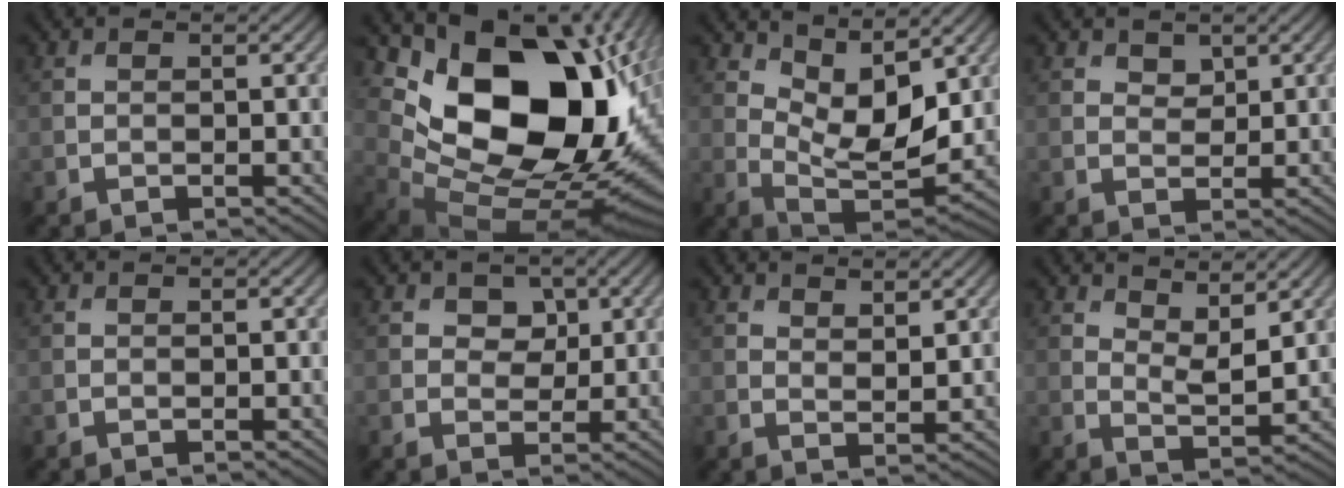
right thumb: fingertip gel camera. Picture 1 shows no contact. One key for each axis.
{"total": 19.4, "fx": 4.9, "fy": 12.4, "fz": 14.1, "tx": -0.240, "ty": -0.027, "tz": 0.113}
{"total": 9.0, "fx": 4.8, "fy": 3.9, "fz": 6.6, "tx": -0.132, "ty": -0.010, "tz": 0.091}
{"total": 1.9, "fx": 1.2, "fy": 1.2, "fz": 0.7, "tx": -0.014, "ty": -0.004, "tz": 0.021}
{"total": 0.0}
{"total": 3.4, "fx": 1.4, "fy": 2.5, "fz": 1.9, "tx": -0.029, "ty": -0.006, "tz": 0.015}
{"total": 2.4, "fx": 2.0, "fy": 0.6, "fz": 1.2, "tx": -0.021, "ty": -0.008, "tz": 0.040}
{"total": 4.9, "fx": 3.7, "fy": 1.4, "fz": 2.9, "tx": -0.059, "ty": -0.010, "tz": 0.067}